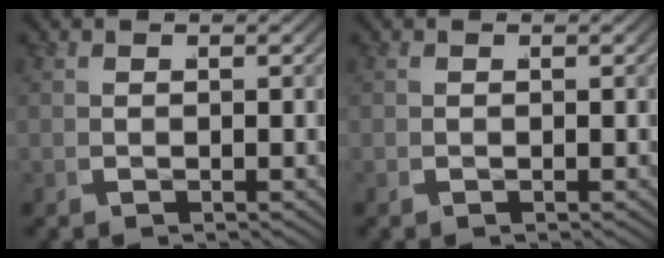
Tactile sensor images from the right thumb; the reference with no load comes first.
{"total": 0.0}